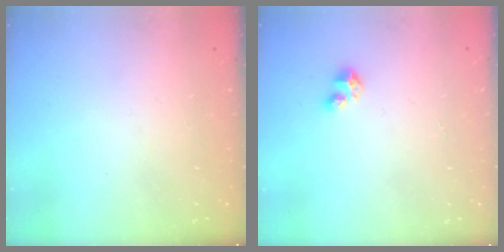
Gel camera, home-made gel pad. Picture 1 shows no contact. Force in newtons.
{"total": 2.9, "press": 2.9, "slide": 0.3}